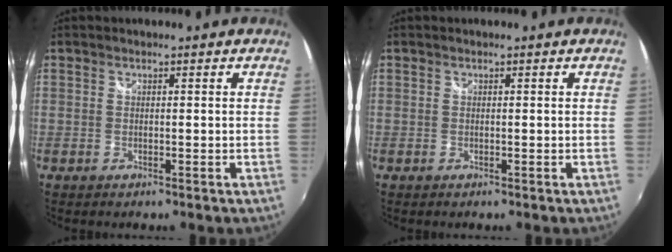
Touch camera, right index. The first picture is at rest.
{"total": 0.0}